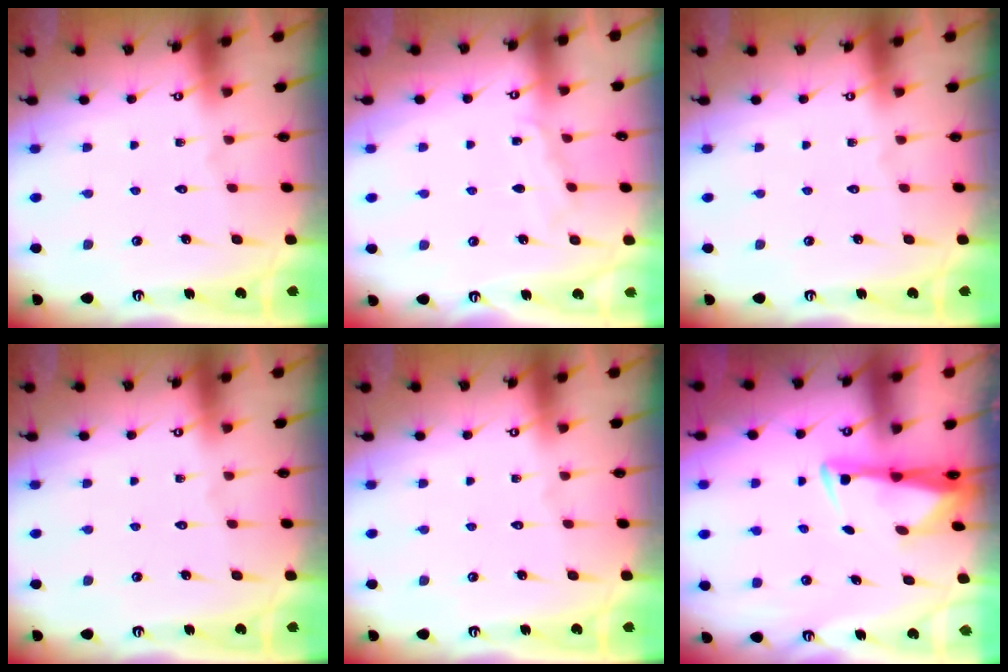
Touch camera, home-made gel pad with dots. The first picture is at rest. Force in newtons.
{"total": 4.7, "press": 4.6, "slide": 0.4}
{"total": 0.0}
{"total": 0.0}
{"total": 0.0}
{"total": 2.9, "press": 2.8, "slide": 0.8}